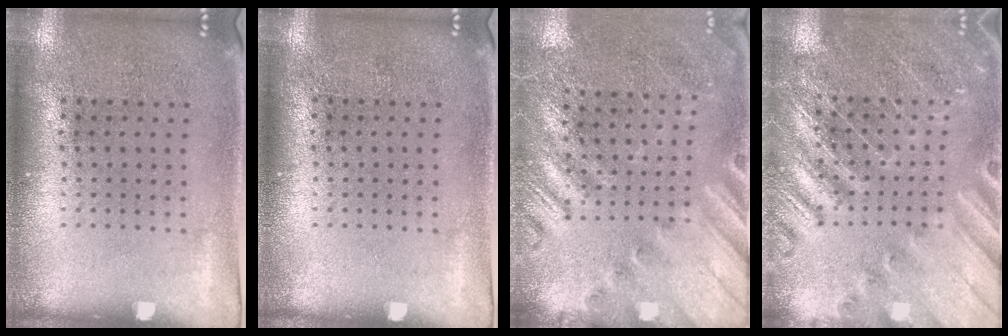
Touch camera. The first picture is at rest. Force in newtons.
{"total": 0.0}
{"total": 2.3, "press": 2.0, "slide": 1.0}
{"total": 2.6, "press": 2.6, "slide": 0.2}